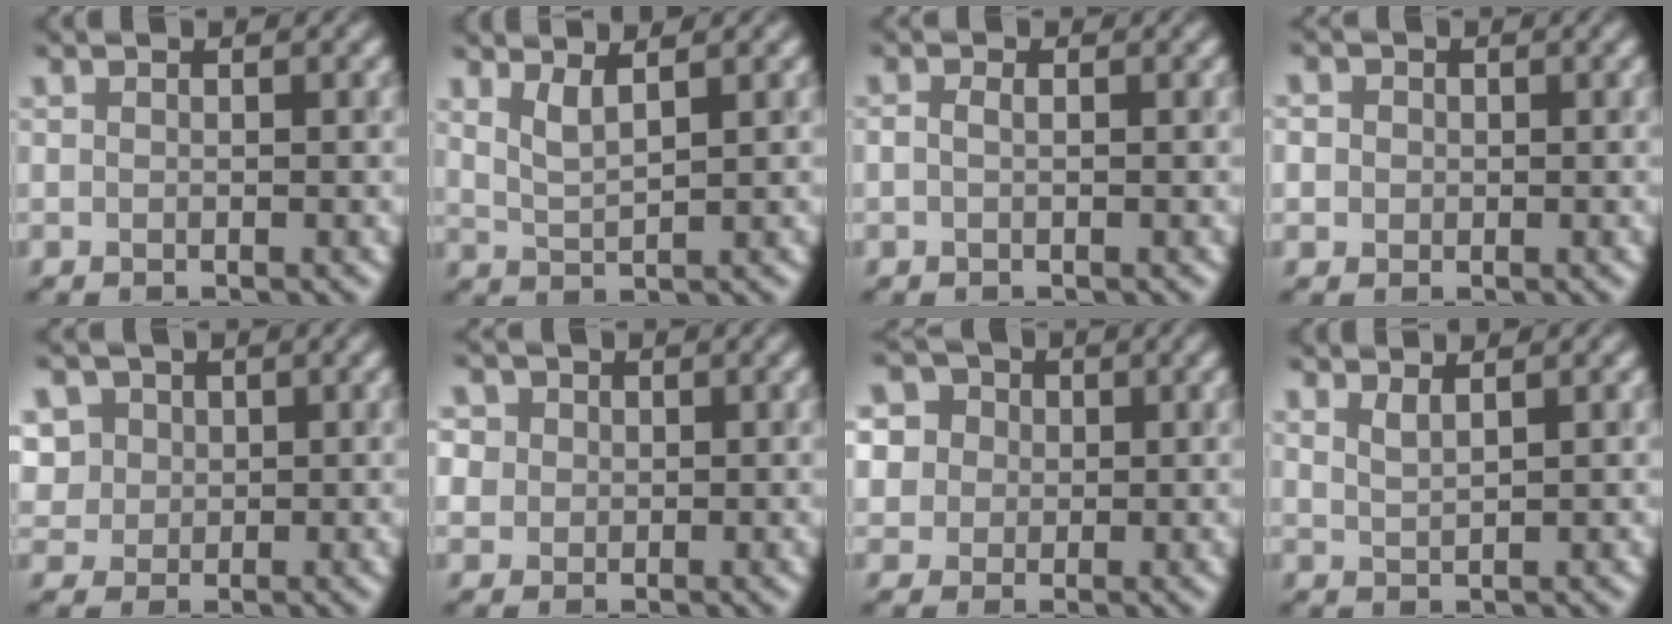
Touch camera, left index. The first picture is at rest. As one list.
[{"total": 1.7, "force": [1.2, -0.2, 1.2], "torque": [-0.030, 0.010, 0.042]}, {"total": 0.7, "force": [-0.5, -0.4, -0.2], "torque": [-0.008, -0.006, 0.001]}, {"total": 1.0, "force": [-0.4, 0.4, -0.9], "torque": [0.005, 0.003, 0.008]}, {"total": 3.2, "force": [1.2, 2.8, 0.7], "torque": [-0.051, 0.016, 0.042]}, {"total": 1.1, "force": [0.2, 0.9, -0.6], "torque": [-0.013, 0.005, 0.031]}, {"total": 4.3, "force": [1.7, 3.8, 1.1], "torque": [-0.043, 0.023, 0.030]}, {"total": 1.3, "force": [1.2, 0.0, 0.6], "torque": [-0.008, 0.011, 0.024]}]